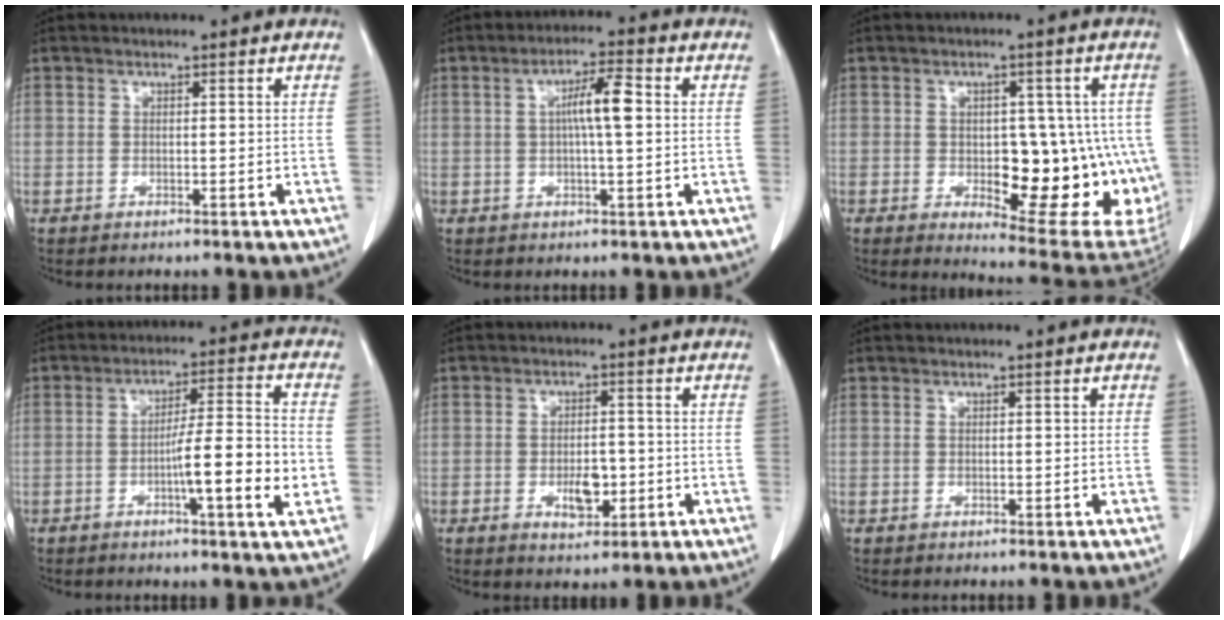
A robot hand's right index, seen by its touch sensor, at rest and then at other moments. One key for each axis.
{"total": 6.0, "fx": 0.8, "fy": 0.7, "fz": 5.9, "tx": -0.103, "ty": 0.010, "tz": 0.012}
{"total": 16.7, "fx": -2.4, "fy": 6.9, "fz": 15.0, "tx": -0.143, "ty": 0.008, "tz": -0.006}
{"total": 10.8, "fx": -2.7, "fy": 0.1, "fz": 10.5, "tx": -0.161, "ty": -0.001, "tz": -0.045}
{"total": 4.7, "fx": -1.3, "fy": 2.3, "fz": 3.9, "tx": -0.063, "ty": 0.000, "tz": -0.013}
{"total": 0.5, "fx": 0.2, "fy": 0.1, "fz": 0.5, "tx": -0.007, "ty": 0.001, "tz": 0.005}